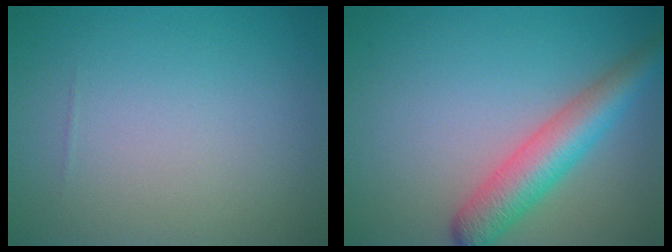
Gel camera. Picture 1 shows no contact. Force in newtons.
{"total": 5.4, "press": 5.4, "slide": 0.2}